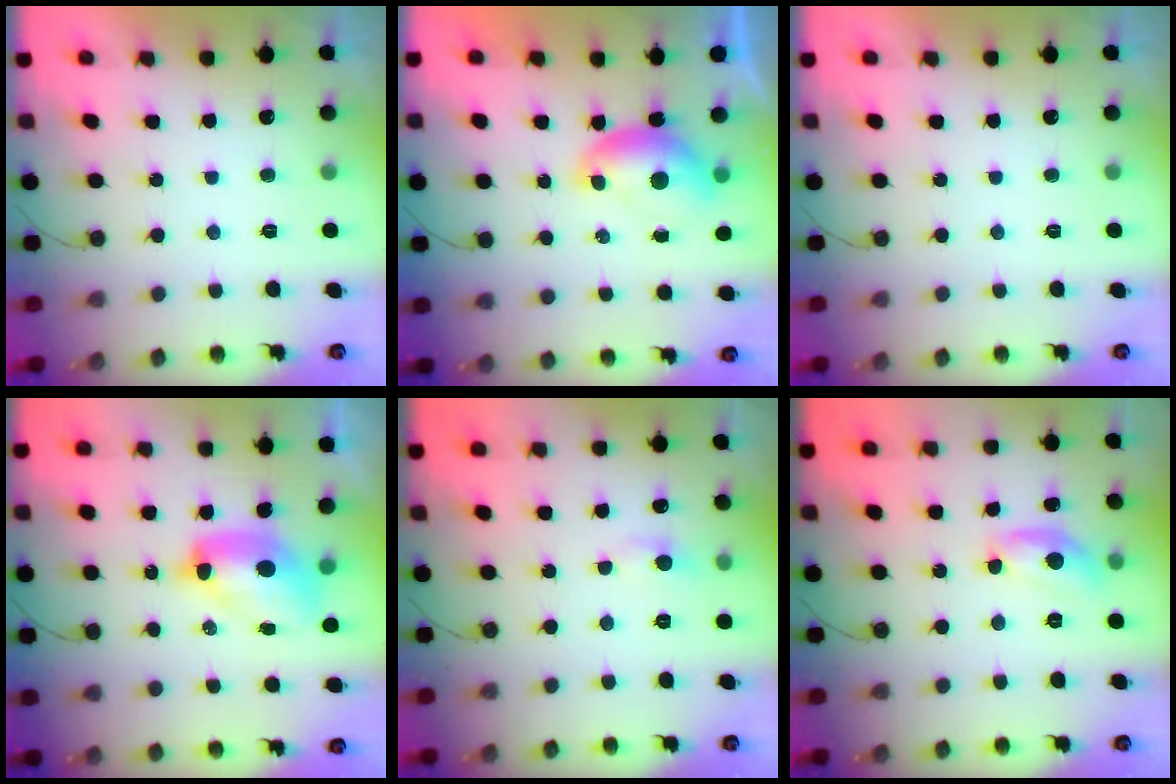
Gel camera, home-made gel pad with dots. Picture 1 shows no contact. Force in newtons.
{"total": 7.3, "press": 7.3, "slide": 0.5}
{"total": 0.0}
{"total": 10.7, "press": 10.6, "slide": 1.1}
{"total": 3.9, "press": 3.8, "slide": 0.5}
{"total": 11.1, "press": 11.1, "slide": 0.5}